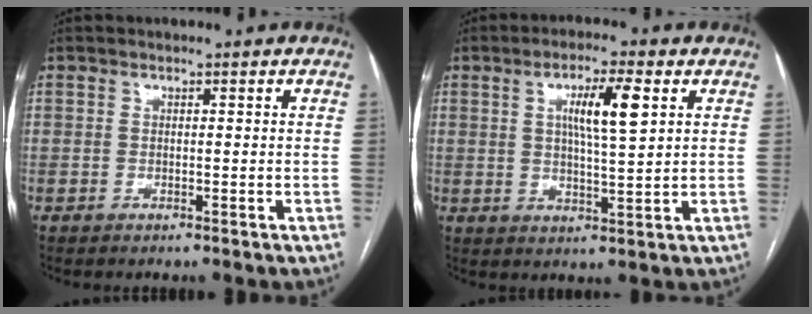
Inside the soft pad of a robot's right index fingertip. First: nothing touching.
{"total": 7.6, "force": [2.5, 0.9, 7.1], "torque": [-0.124, 0.004, 0.043]}